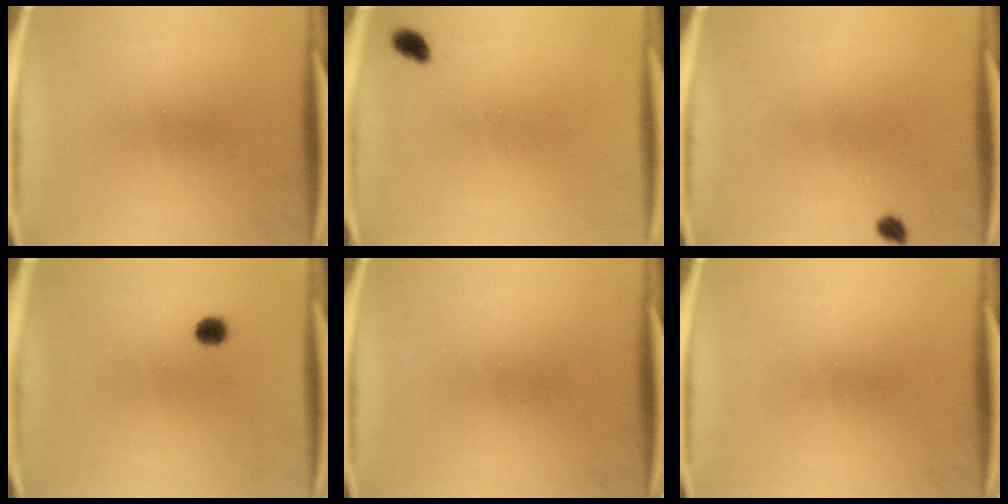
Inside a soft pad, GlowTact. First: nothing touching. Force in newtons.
{"total": 1.8}
{"total": 1.2}
{"total": 1.9}
{"total": 0.0}
{"total": 0.0}